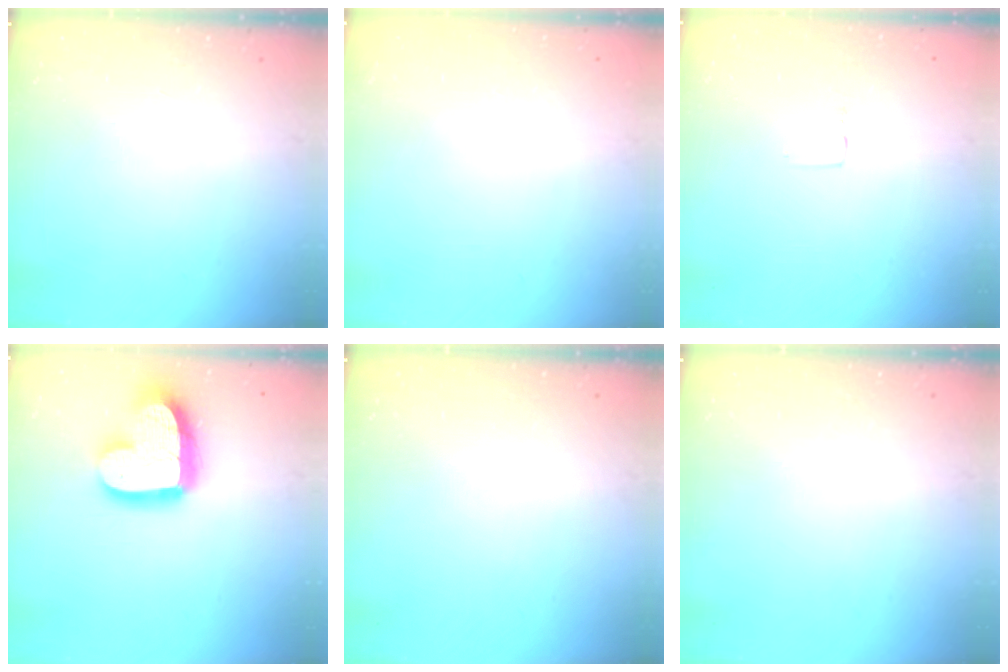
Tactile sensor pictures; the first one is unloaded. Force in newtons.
{"total": 0.0}
{"total": 2.4, "press": 2.4, "slide": 0.1}
{"total": 17.9, "press": 17.8, "slide": 1.7}
{"total": 0.0}
{"total": 0.0}